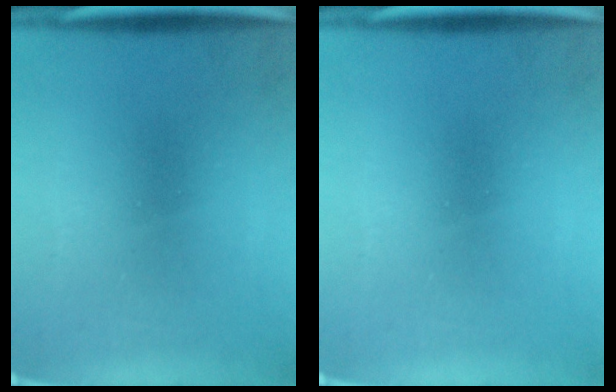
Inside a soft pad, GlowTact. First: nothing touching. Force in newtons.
{"total": 0.0}